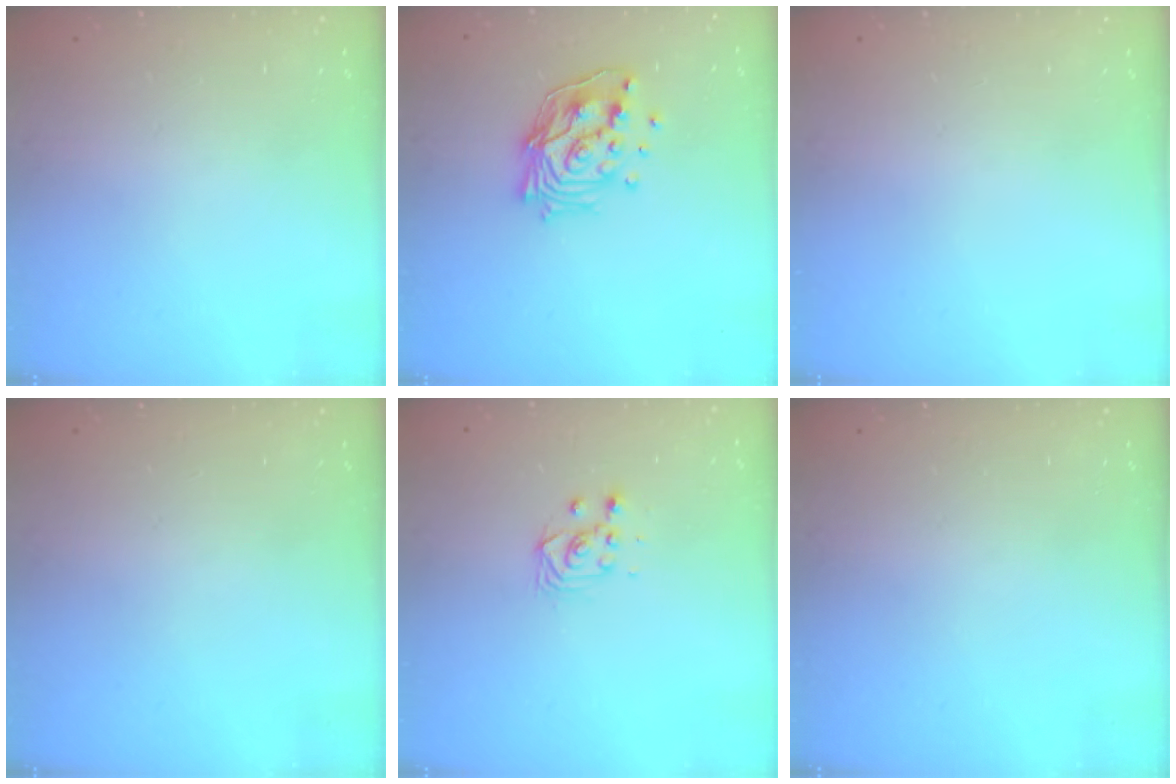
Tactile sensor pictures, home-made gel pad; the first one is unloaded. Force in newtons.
{"total": 15.0, "press": 14.9, "slide": 2.0}
{"total": 0.0}
{"total": 0.0}
{"total": 4.3, "press": 4.3, "slide": 0.6}
{"total": 0.0}